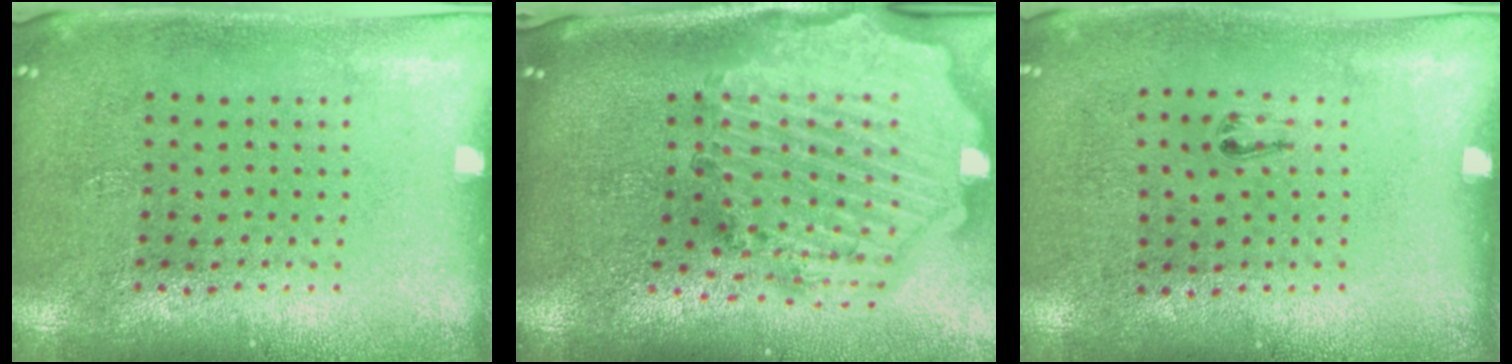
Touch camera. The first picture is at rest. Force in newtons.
{"total": 4.1, "press": 3.3, "slide": 2.4}
{"total": 0.6, "press": 0.3, "slide": 0.5}